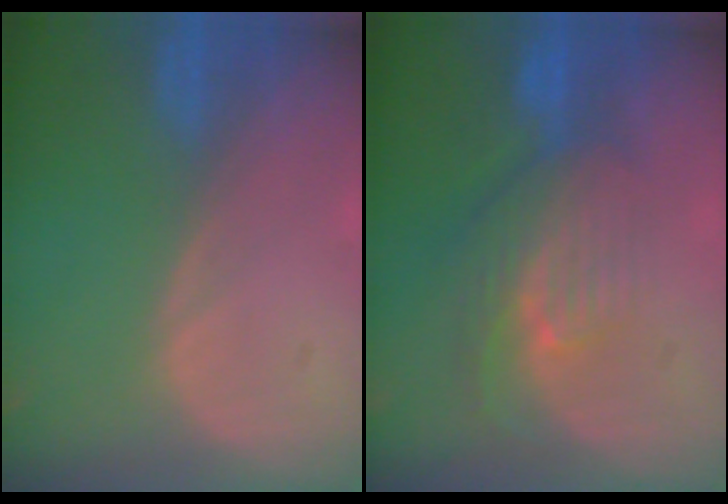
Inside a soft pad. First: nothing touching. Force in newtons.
{"total": 7.9, "press": 7.1, "slide": 3.6}